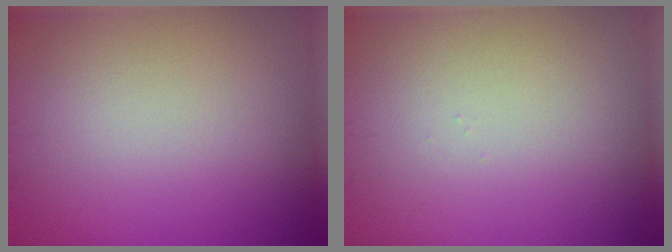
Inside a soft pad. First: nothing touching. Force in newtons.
{"total": 0.0}